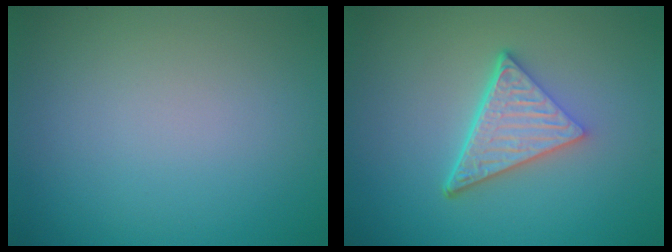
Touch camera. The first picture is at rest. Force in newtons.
{"total": 5.1, "press": 3.6, "slide": 3.7}